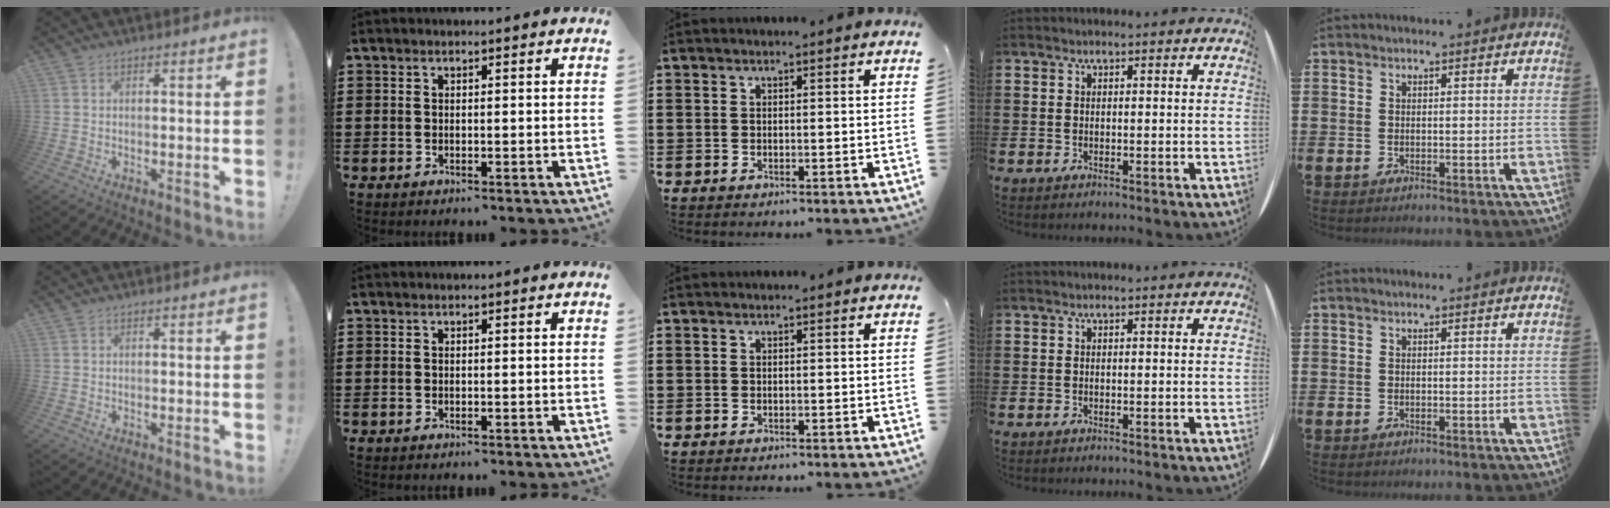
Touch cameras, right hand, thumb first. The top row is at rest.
{}